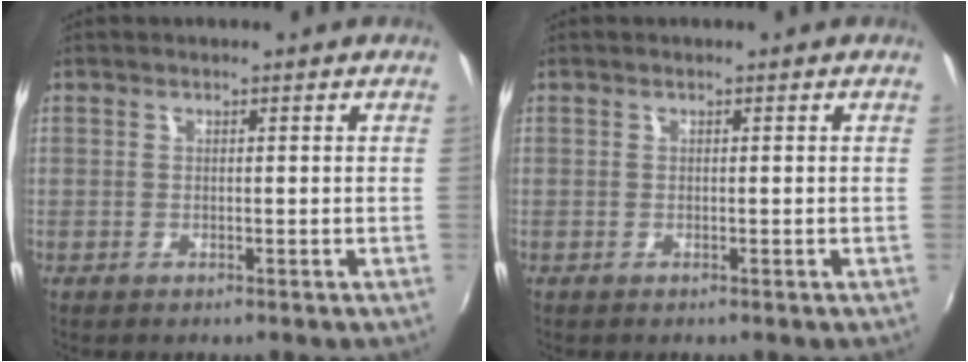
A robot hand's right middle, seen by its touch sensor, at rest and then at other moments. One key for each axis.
{"total": 0.0}